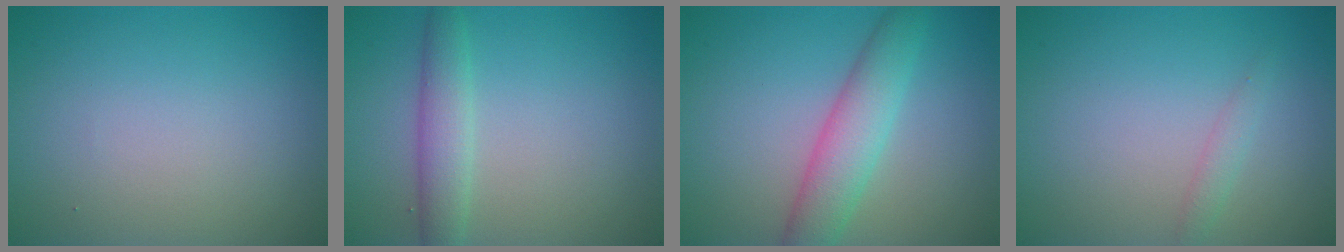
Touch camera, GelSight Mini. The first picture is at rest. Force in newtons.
{"total": 2.8, "press": 2.8, "slide": 0.1}
{"total": 4.5, "press": 4.5, "slide": 0.1}
{"total": 1.1, "press": 1.1, "slide": 0.1}